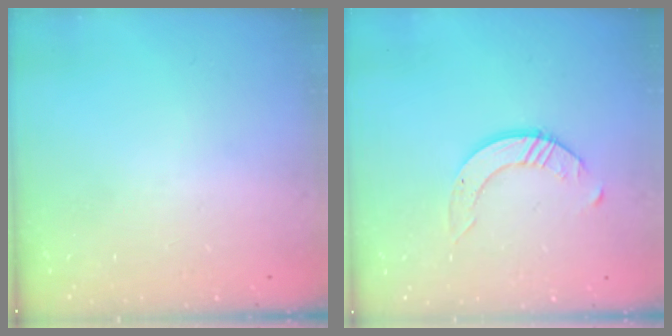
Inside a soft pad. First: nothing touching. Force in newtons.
{"total": 2.5, "press": 2.5, "slide": 0.3}